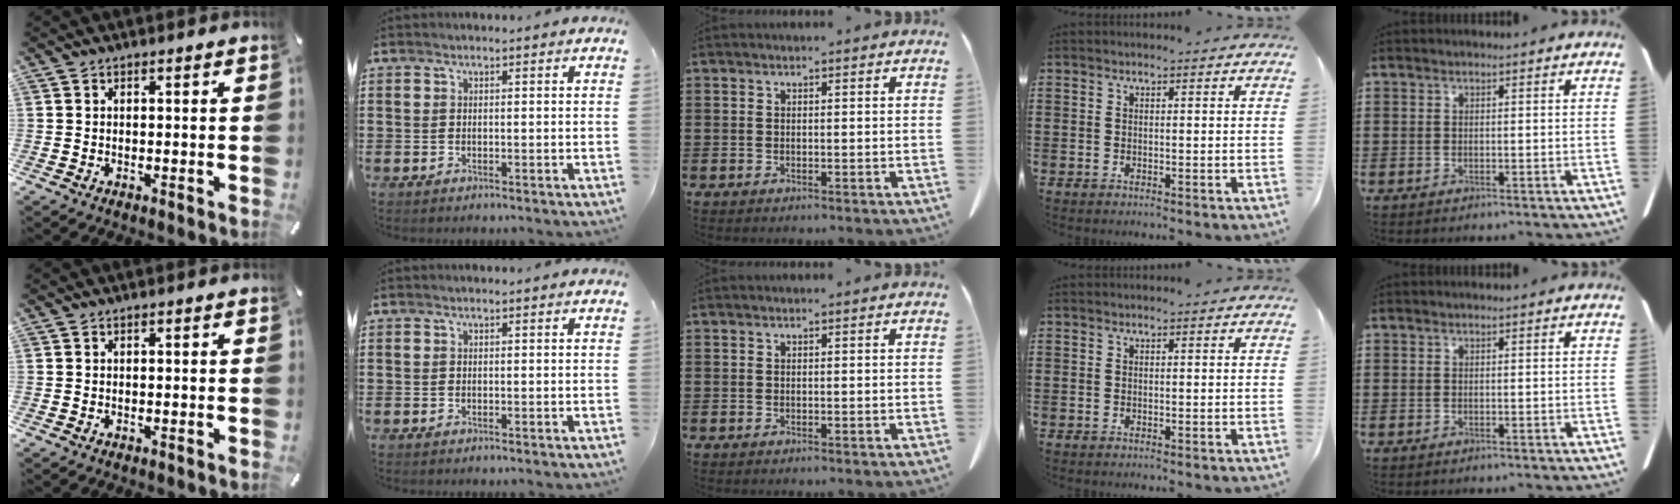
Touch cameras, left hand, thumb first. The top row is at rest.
{}